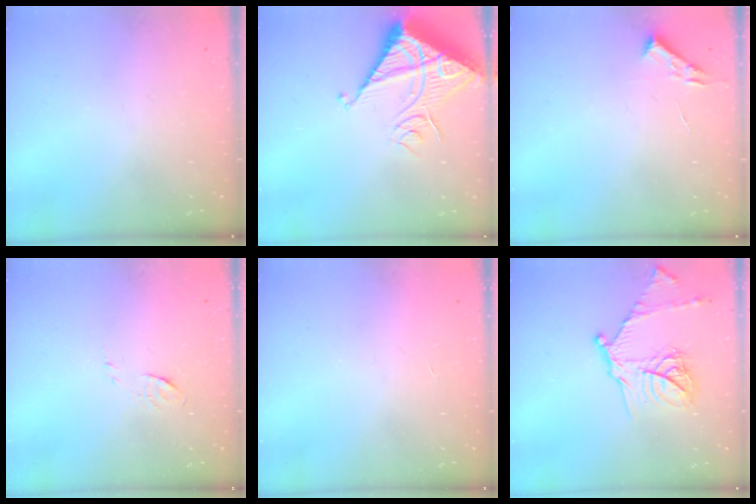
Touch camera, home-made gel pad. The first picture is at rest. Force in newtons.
{"total": 13.8, "press": 13.7, "slide": 1.3}
{"total": 2.7, "press": 2.7, "slide": 0.4}
{"total": 4.2, "press": 4.1, "slide": 1.1}
{"total": 1.7, "press": 1.7, "slide": 0.1}
{"total": 15.4, "press": 15.4, "slide": 1.1}